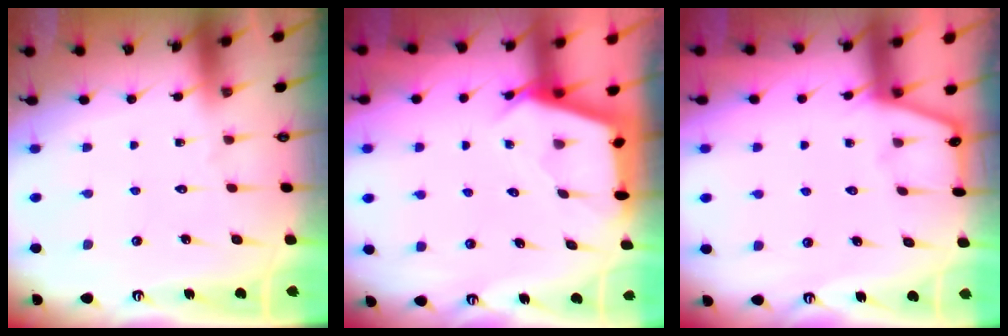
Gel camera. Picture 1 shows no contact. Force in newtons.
{"total": 2.9, "press": 2.8, "slide": 0.3}
{"total": 2.4, "press": 2.3, "slide": 0.5}